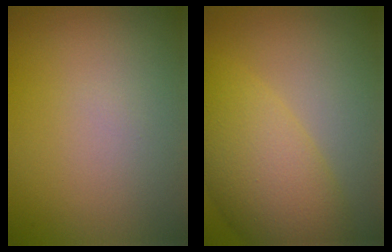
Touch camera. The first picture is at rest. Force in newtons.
{"total": 7.2, "press": 7.2, "slide": 0.3}